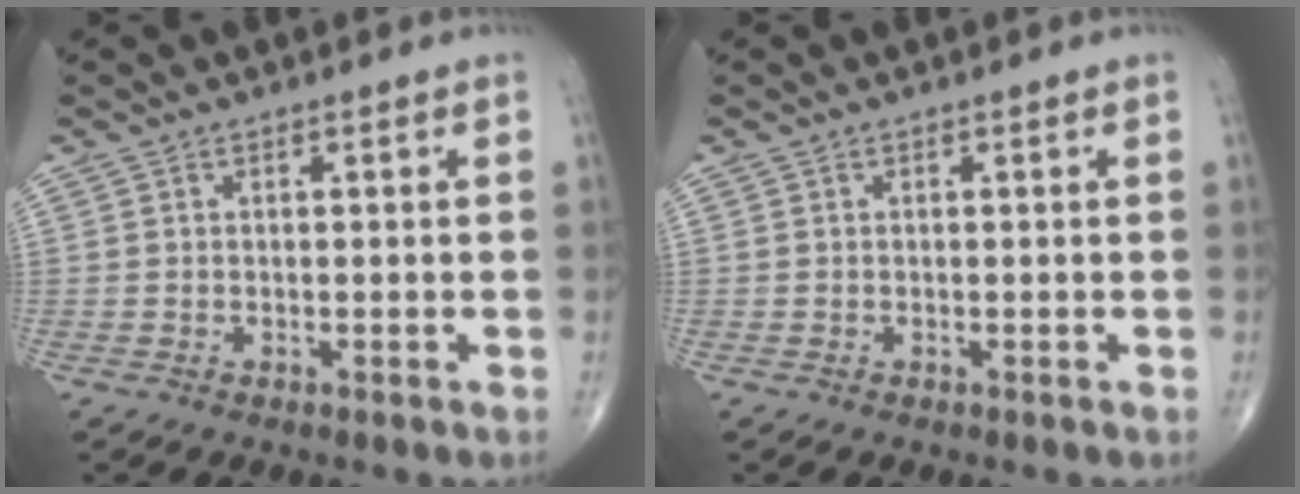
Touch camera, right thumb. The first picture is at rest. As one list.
[{"total": 0.0}]